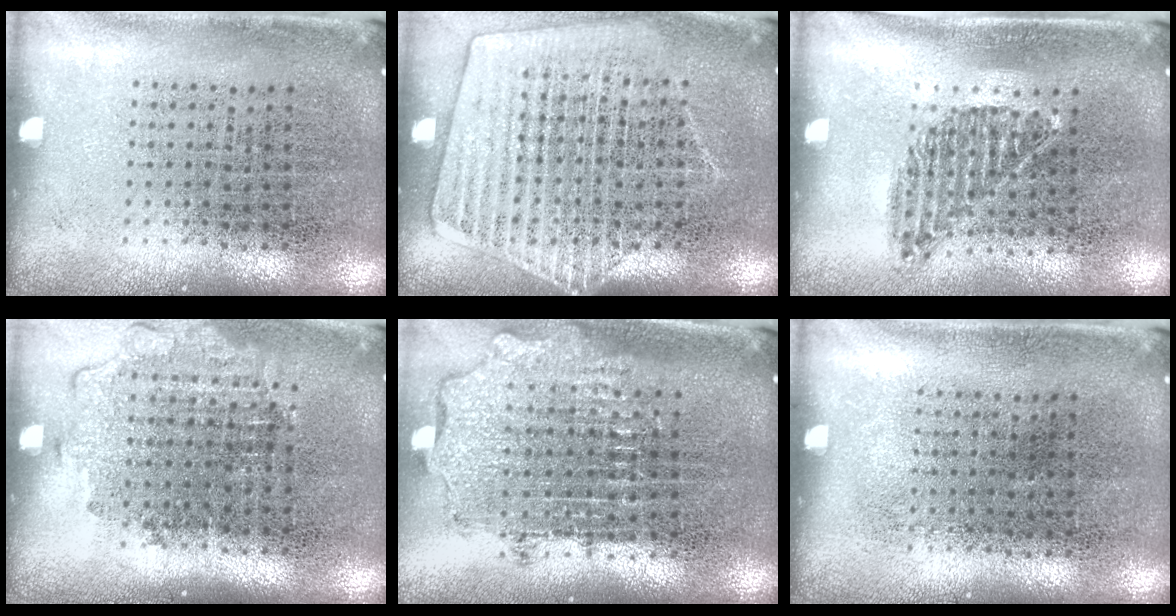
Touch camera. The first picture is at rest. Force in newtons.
{"total": 1.6, "press": 1.5, "slide": 0.5}
{"total": 1.0, "press": 0.8, "slide": 0.5}
{"total": 1.1, "press": 1.0, "slide": 0.5}
{"total": 1.9, "press": 1.4, "slide": 1.2}
{"total": 0.0}